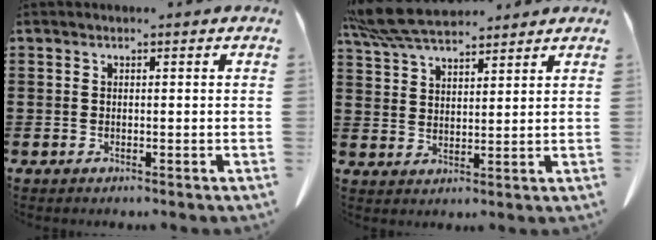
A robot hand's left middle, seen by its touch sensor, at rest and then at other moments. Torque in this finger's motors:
{"motor_torque": [1.14, -0.86, 0.32, 0.10]}